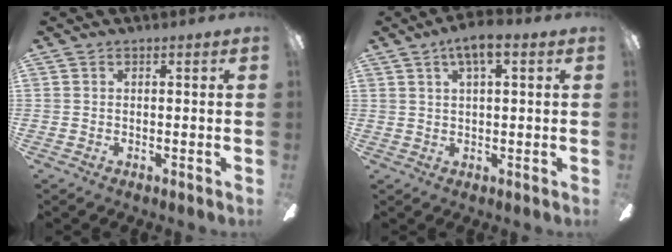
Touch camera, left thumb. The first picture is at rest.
{"total": 5.7, "force": [3.1, 1.7, 4.5], "torque": [-0.085, 0.001, 0.050]}